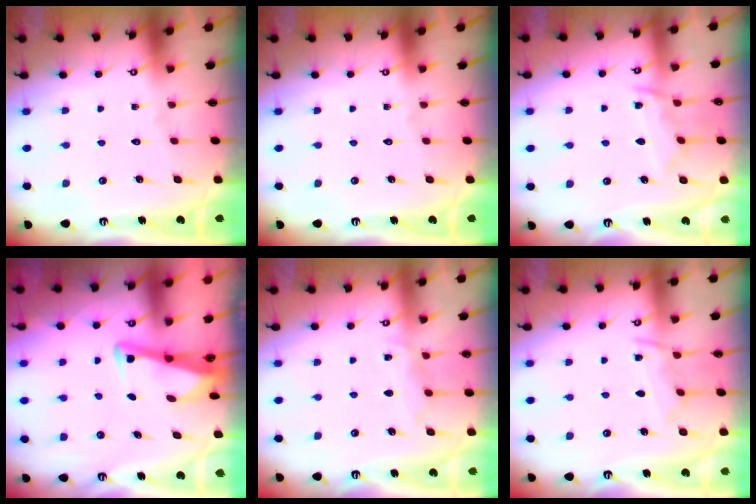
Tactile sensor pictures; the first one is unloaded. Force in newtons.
{"total": 0.0}
{"total": 8.7, "press": 8.6, "slide": 0.9}
{"total": 3.3, "press": 3.3, "slide": 0.3}
{"total": 5.9, "press": 5.9, "slide": 0.3}
{"total": 7.5, "press": 7.5, "slide": 0.6}